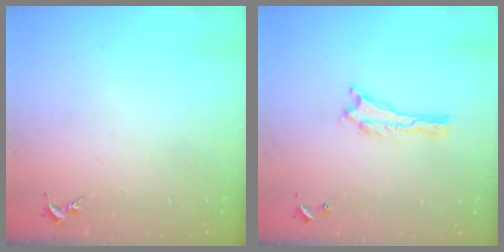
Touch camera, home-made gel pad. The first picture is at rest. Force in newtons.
{"total": 0.0}